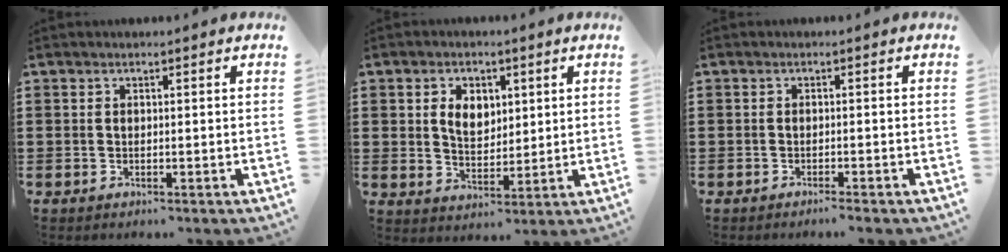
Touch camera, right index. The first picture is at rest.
{"total": 5.0, "force": [1.4, 3.6, 3.2], "torque": [-0.068, 0.010, 0.020]}
{"total": 1.1, "force": [-1.0, -0.1, 0.5], "torque": [-0.010, -0.002, -0.018]}